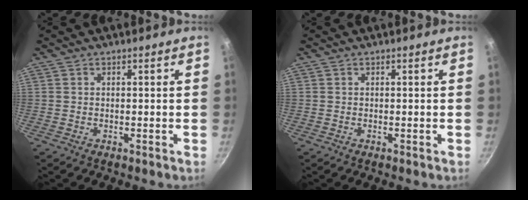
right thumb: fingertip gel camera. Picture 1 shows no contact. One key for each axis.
{"total": 0.0}